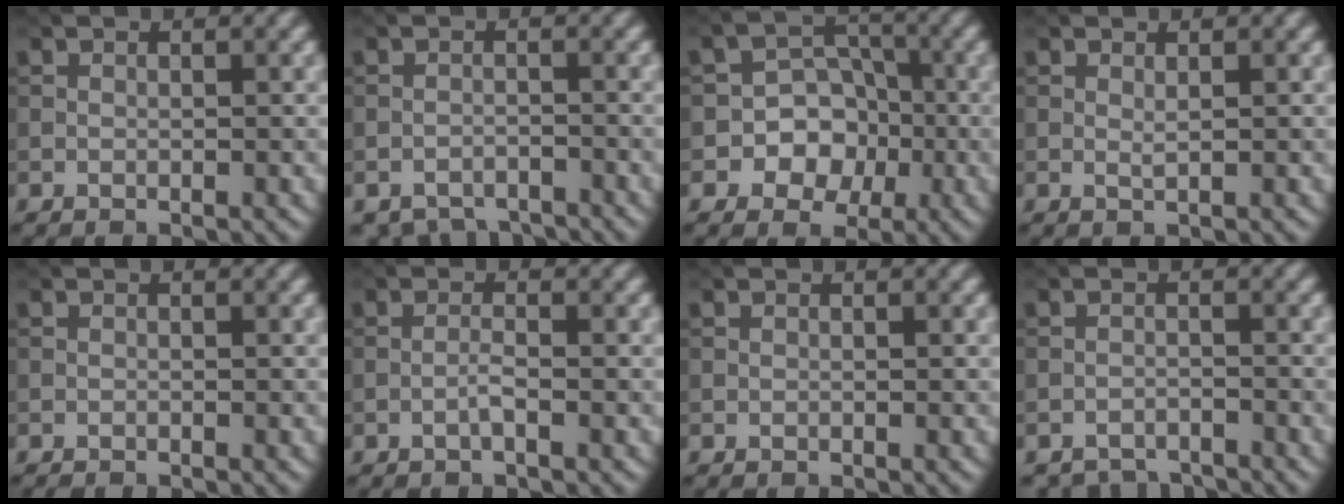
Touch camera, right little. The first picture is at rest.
{"total": 3.6, "force": [-3.4, 1.0, 0.5], "torque": [-0.004, -0.007, -0.058]}
{"total": 5.2, "force": [-1.6, 4.4, 2.2], "torque": [0.006, 0.012, -0.049]}
{"total": 0.5, "force": [0.3, 0.1, 0.4], "torque": [-0.010, -0.003, 0.007]}
{"total": 0.5, "force": [-0.5, -0.1, 0.0], "torque": [0.002, -0.002, -0.012]}
{"total": 1.1, "force": [-0.6, 0.0, 0.9], "torque": [-0.018, 0.005, -0.013]}
{"total": 0.0}
{"total": 3.3, "force": [-3.2, 0.6, 0.1], "torque": [0.001, -0.006, -0.056]}